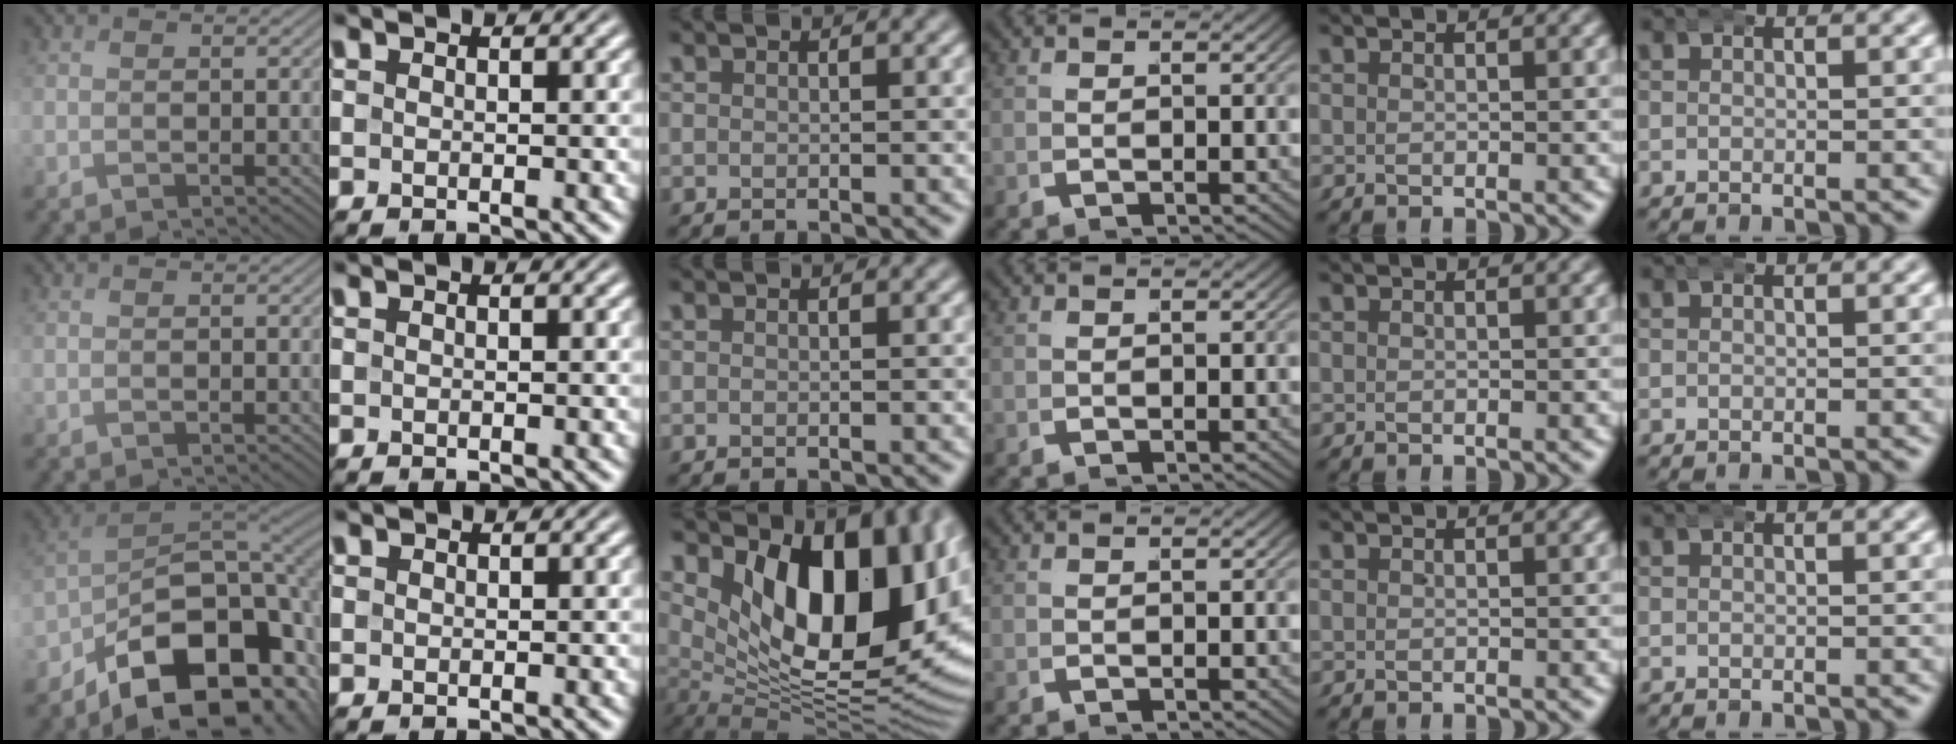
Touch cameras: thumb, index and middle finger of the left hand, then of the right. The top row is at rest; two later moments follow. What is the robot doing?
{"motion": "wrap", "object": "arm wrap"}